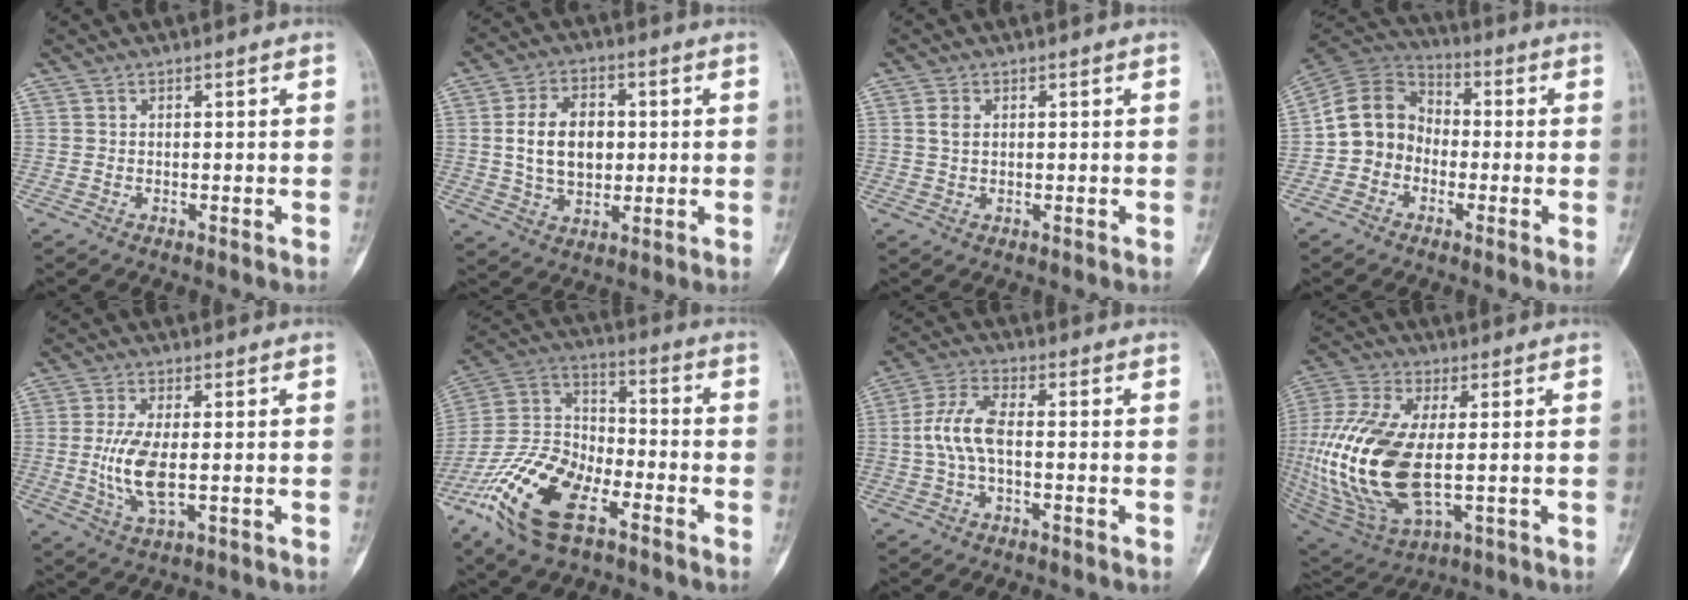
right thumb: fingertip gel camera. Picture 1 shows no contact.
{"total": 11.2, "force": [1.0, 7.6, 8.1], "torque": [-0.121, 0.005, 0.021]}
{"total": 2.3, "force": [0.6, 1.5, 1.5], "torque": [-0.029, 0.003, 0.013]}
{"total": 11.3, "force": [-1.7, 9.7, 5.5], "torque": [-0.083, 0.043, -0.046]}
{"total": 8.3, "force": [-0.5, 3.3, 7.6], "torque": [-0.167, -0.009, -0.005]}
{"total": 19.4, "force": [-10.5, 9.4, 13.3], "torque": [-0.266, 0.048, -0.205]}
{"total": 7.6, "force": [-0.6, 3.3, 6.8], "torque": [-0.156, 0.024, -0.017]}
{"total": 23.4, "force": [-0.9, 11.3, 20.5], "torque": [-0.456, -0.014, 0.000]}